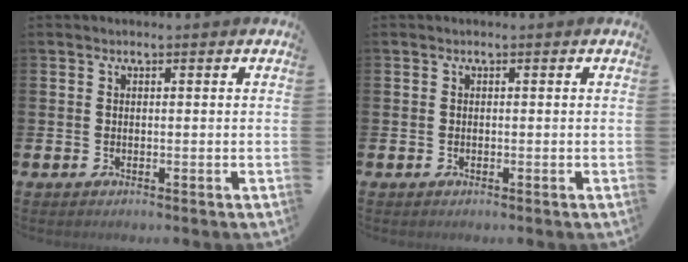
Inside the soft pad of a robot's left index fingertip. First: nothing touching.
{"total": 0.0}